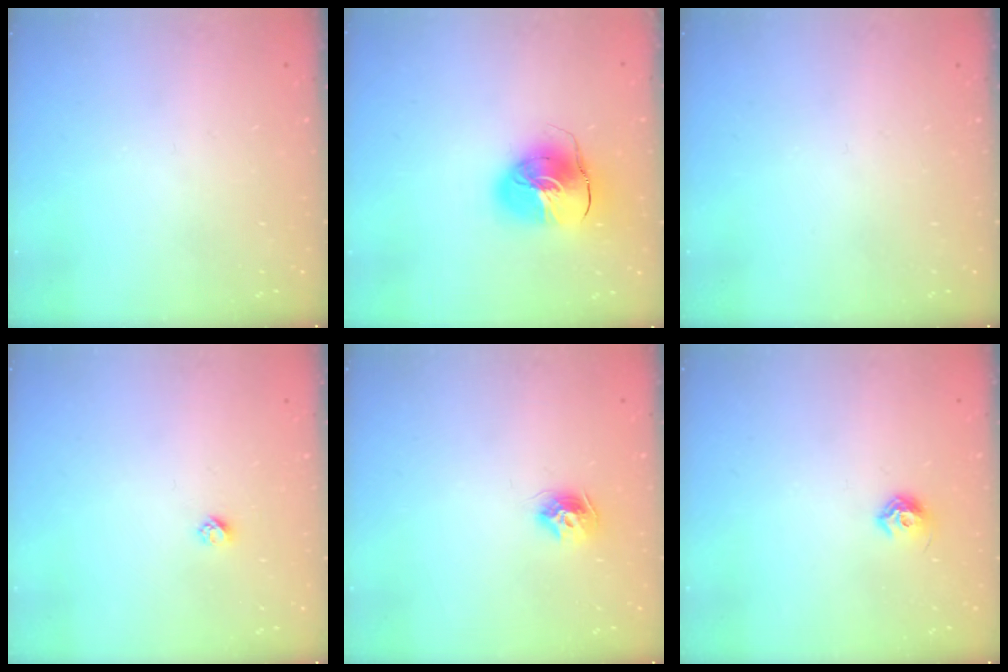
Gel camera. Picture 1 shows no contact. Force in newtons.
{"total": 11.9, "press": 11.7, "slide": 1.8}
{"total": 0.0}
{"total": 2.4, "press": 2.4, "slide": 0.2}
{"total": 8.7, "press": 8.7, "slide": 0.4}
{"total": 6.8, "press": 6.7, "slide": 1.1}